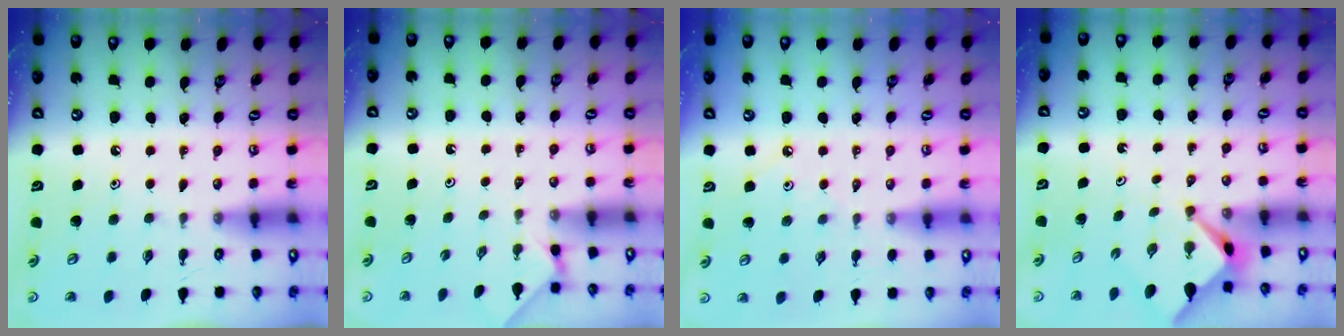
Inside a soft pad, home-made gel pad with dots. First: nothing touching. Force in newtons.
{"total": 0.0}
{"total": 2.2, "press": 2.2, "slide": 0.4}
{"total": 3.0, "press": 3.0, "slide": 0.3}